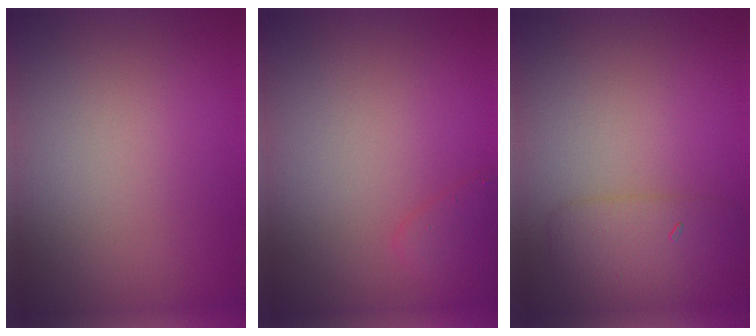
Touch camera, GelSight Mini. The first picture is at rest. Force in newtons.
{"total": 1.5, "press": 1.5, "slide": 0.1}
{"total": 3.0, "press": 3.0, "slide": 0.2}